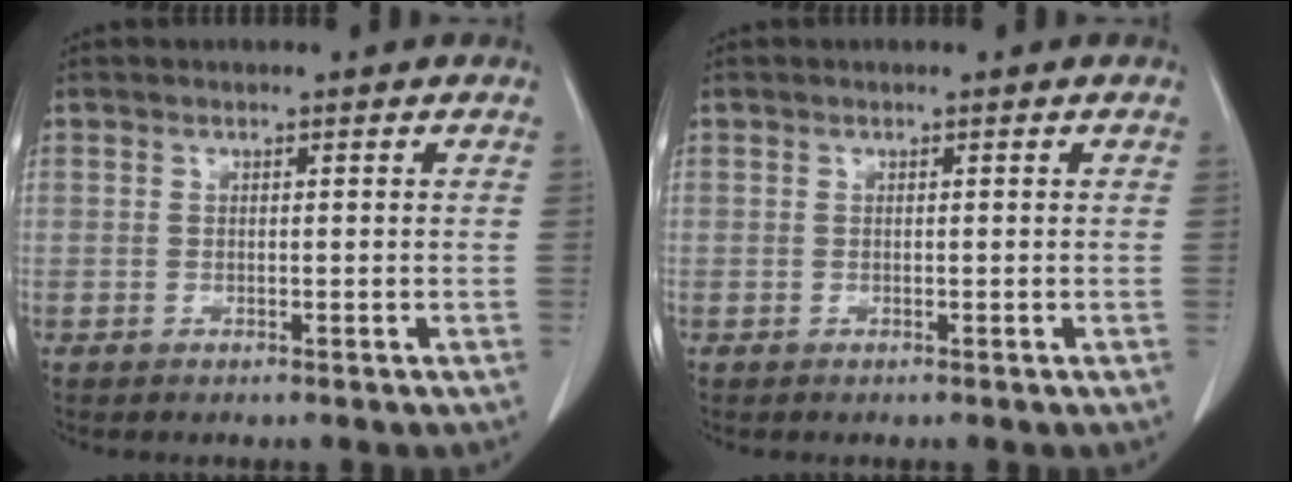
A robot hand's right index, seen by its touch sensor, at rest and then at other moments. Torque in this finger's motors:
{"motor_torque": [0.00, 0.00, 0.02, 0.00]}